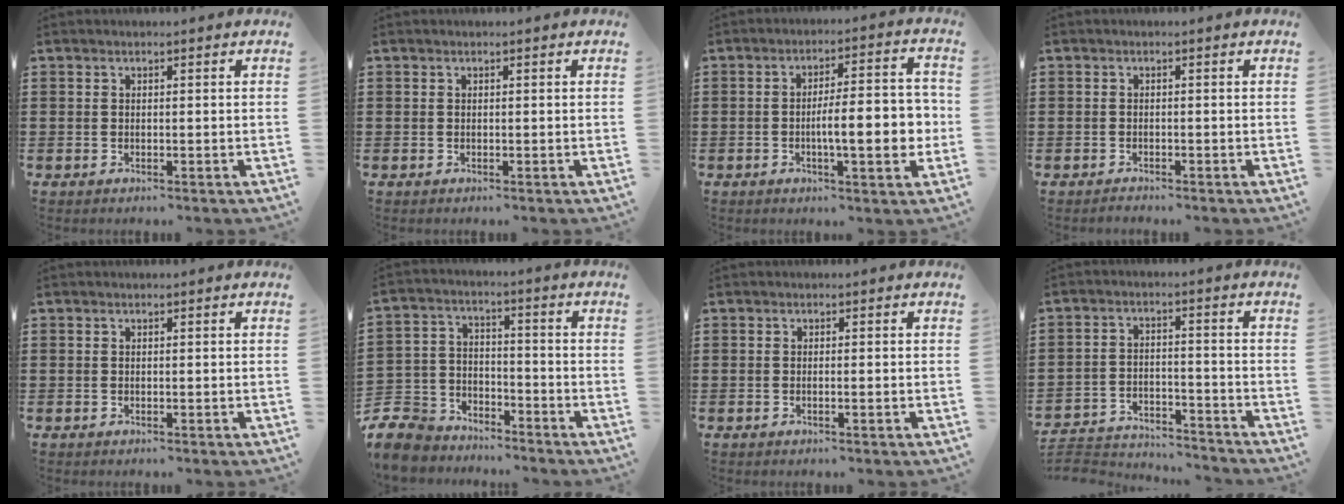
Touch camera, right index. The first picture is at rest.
{"total": 0.0}
{"total": 9.6, "force": [-1.6, 2.5, 9.1], "torque": [-0.122, -0.006, -0.034]}
{"total": 1.0, "force": [-0.9, 0.1, -0.1], "torque": [0.000, 0.002, -0.021]}
{"total": 0.0}
{"total": 7.5, "force": [-7.0, 2.6, 0.7], "torque": [-0.049, 0.004, -0.148]}
{"total": 0.6, "force": [-0.3, 0.0, 0.6], "torque": [-0.010, -0.002, -0.006]}
{"total": 4.5, "force": [-4.5, 0.5, 0.6], "torque": [-0.023, 0.001, -0.094]}